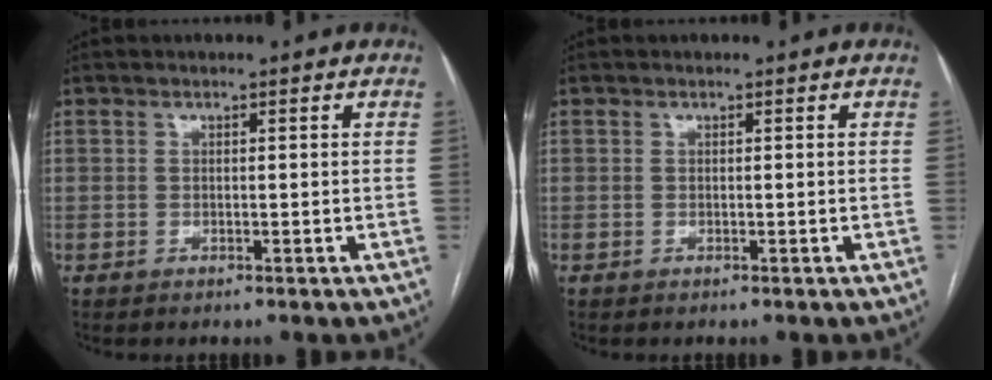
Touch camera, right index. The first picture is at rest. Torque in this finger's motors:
{"motor_torque": [0.01, -0.01, 0.00, 0.00]}